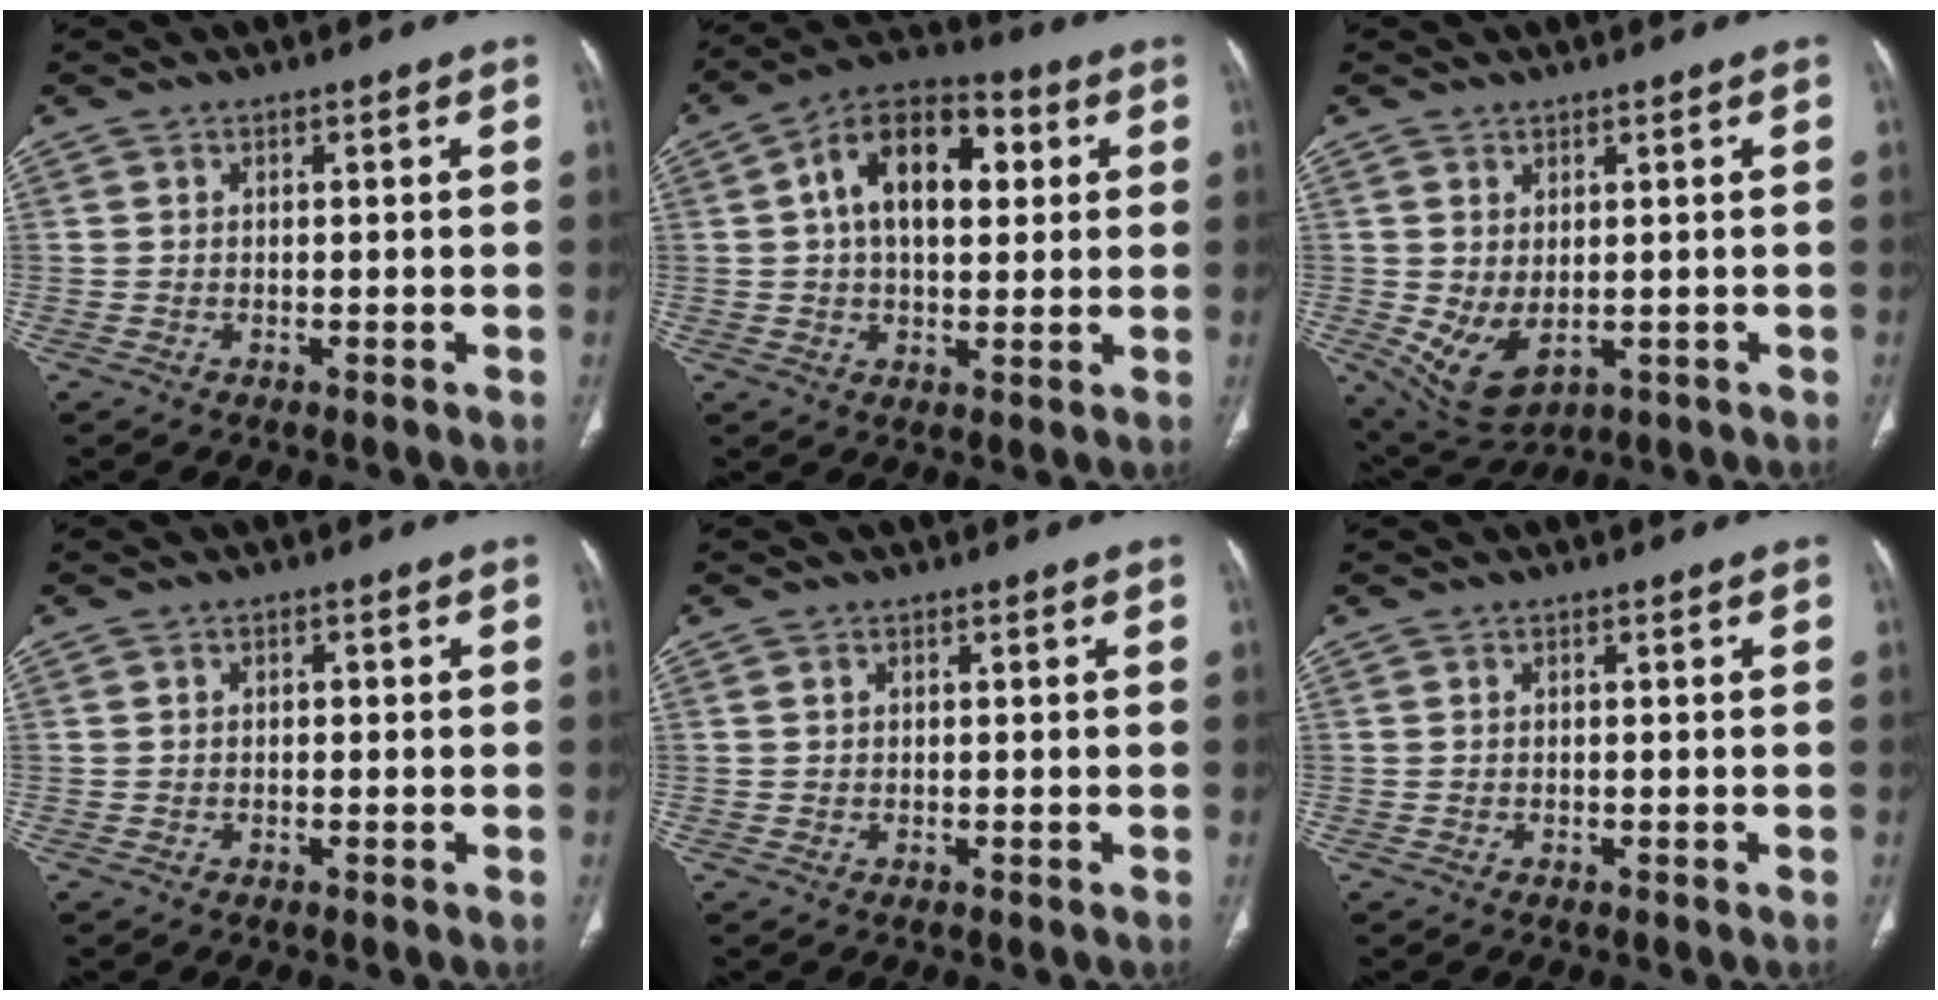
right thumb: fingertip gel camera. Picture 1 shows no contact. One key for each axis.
{"total": 15.8, "fx": 3.5, "fy": 9.2, "fz": 12.4, "tx": -0.179, "ty": 0.019, "tz": 0.050}
{"total": 7.3, "fx": -0.8, "fy": 4.4, "fz": 5.8, "tx": -0.100, "ty": -0.004, "tz": 0.013}
{"total": 0.9, "fx": 0.1, "fy": 0.6, "fz": 0.7, "tx": -0.014, "ty": 0.007, "tz": 0.002}
{"total": 0.5, "fx": 0.2, "fy": 0.4, "fz": 0.2, "tx": -0.003, "ty": 0.000, "tz": 0.004}
{"total": 0.0}